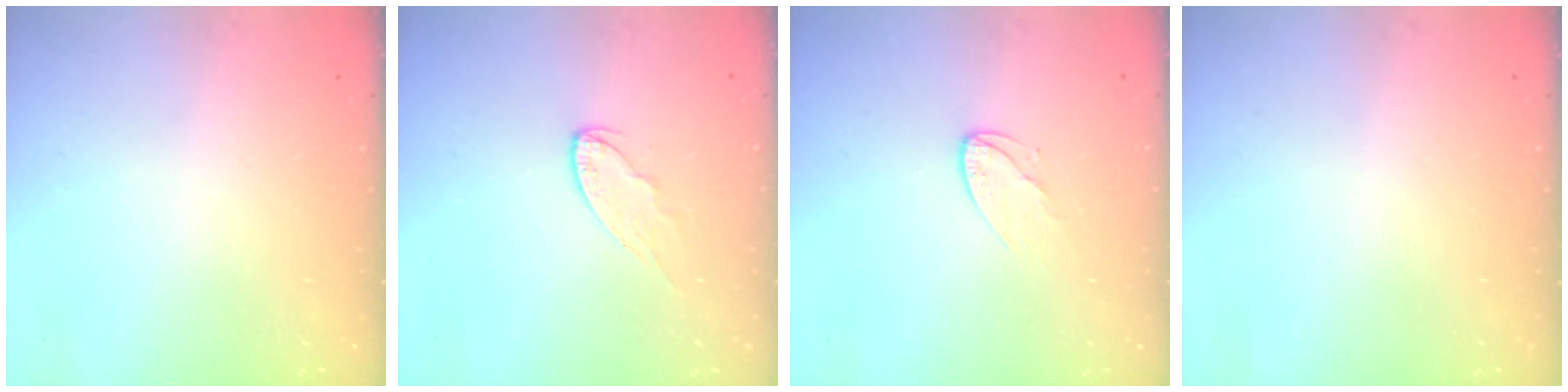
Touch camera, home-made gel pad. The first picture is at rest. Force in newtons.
{"total": 6.6, "press": 6.6, "slide": 0.4}
{"total": 5.3, "press": 5.3, "slide": 0.5}
{"total": 0.0}